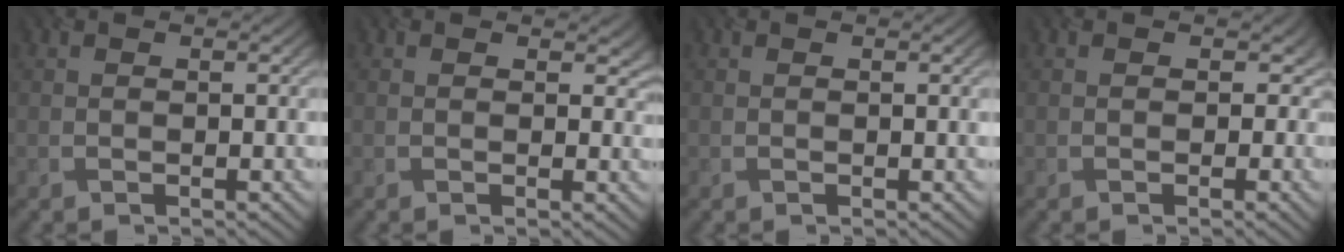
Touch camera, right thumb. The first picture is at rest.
{"total": 1.8, "force": [0.6, 1.5, 0.8], "torque": [-0.010, -0.008, 0.009]}
{"total": 0.9, "force": [0.2, 0.2, 0.8], "torque": [-0.011, 0.001, 0.003]}
{"total": 2.2, "force": [-0.6, 2.0, 0.6], "torque": [-0.009, -0.015, -0.008]}